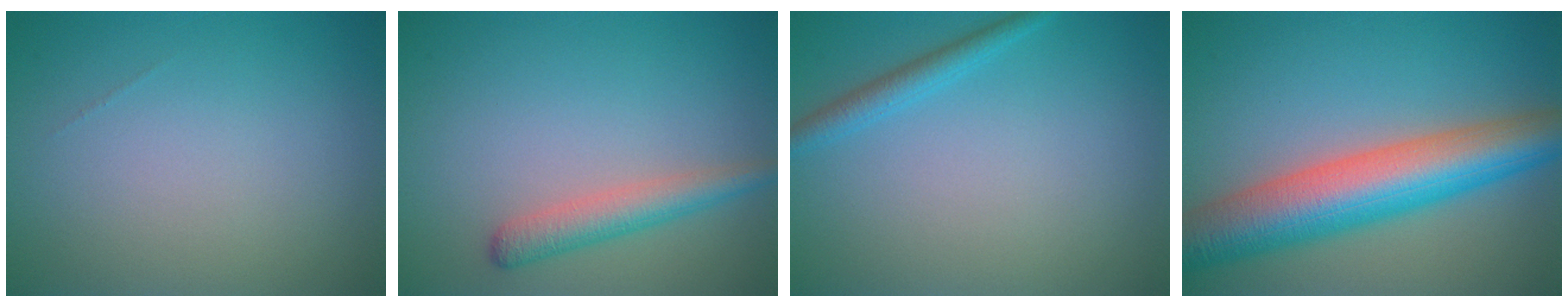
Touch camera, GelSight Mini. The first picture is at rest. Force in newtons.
{"total": 2.8, "press": 2.8, "slide": 0.2}
{"total": 1.9, "press": 1.9, "slide": 0.1}
{"total": 9.8, "press": 9.8, "slide": 0.4}